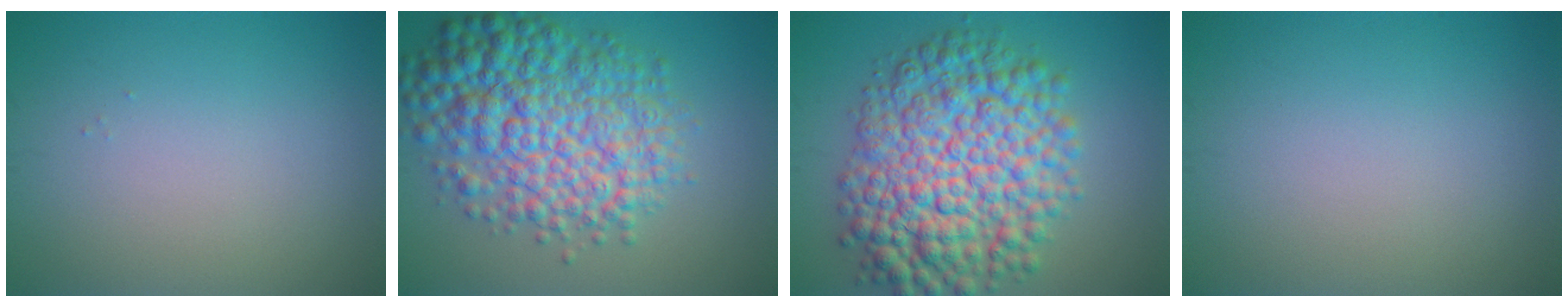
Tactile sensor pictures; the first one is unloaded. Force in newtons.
{"total": 9.8, "press": 9.8, "slide": 0.2}
{"total": 11.6, "press": 11.6, "slide": 0.2}
{"total": 0.0}